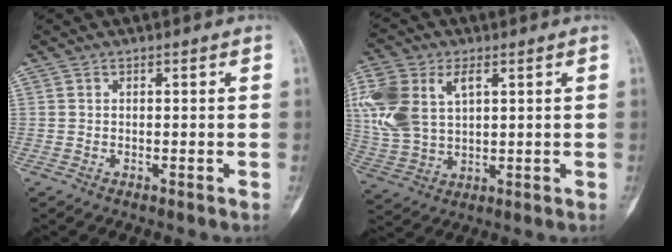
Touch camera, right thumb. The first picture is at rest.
{"total": 15.9, "force": [4.7, 10.0, 11.4], "torque": [-0.260, 0.004, 0.096]}